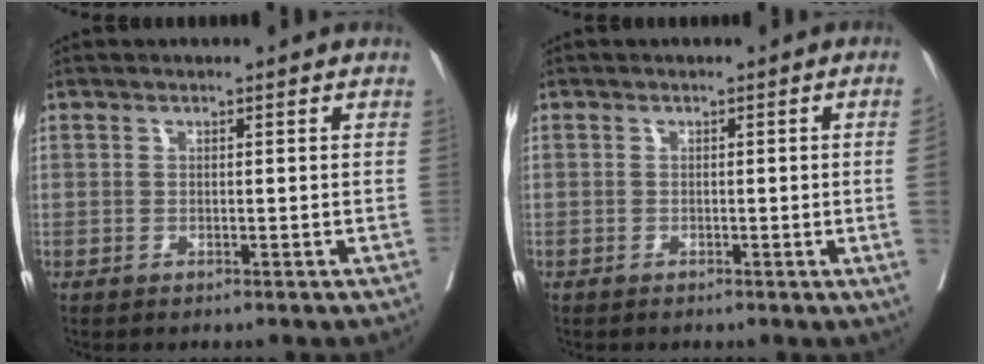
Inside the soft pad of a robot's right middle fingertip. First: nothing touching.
{"total": 2.2, "force": [-0.4, -0.7, 2.1], "torque": [-0.025, -0.003, -0.006]}